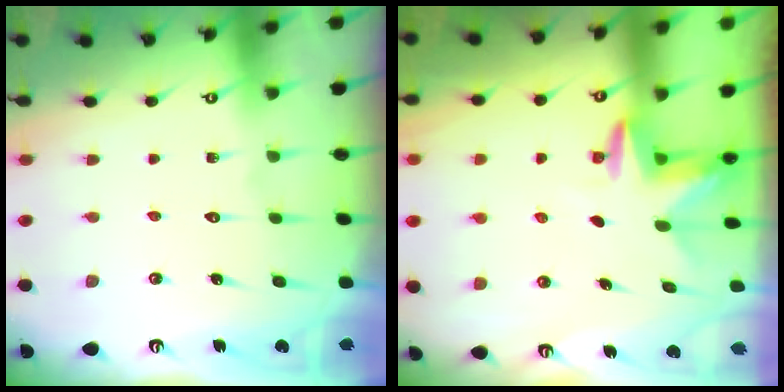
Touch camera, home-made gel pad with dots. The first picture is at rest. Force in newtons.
{"total": 3.3, "press": 3.3, "slide": 0.3}